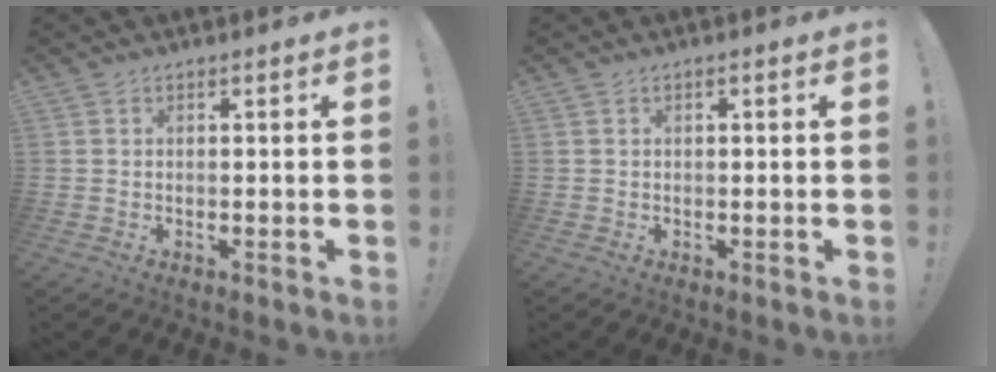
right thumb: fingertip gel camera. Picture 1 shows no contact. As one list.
[{"total": 0.5, "force": [-0.2, 0.3, 0.3], "torque": [-0.012, 0.005, -0.004]}]